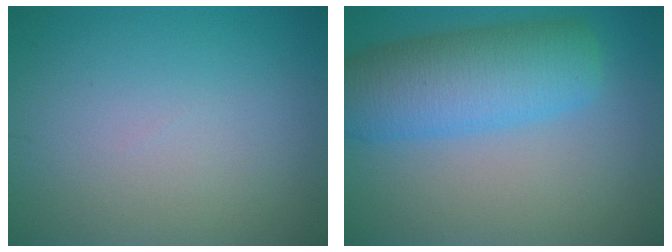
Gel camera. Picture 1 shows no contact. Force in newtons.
{"total": 8.2, "press": 8.2, "slide": 0.2}